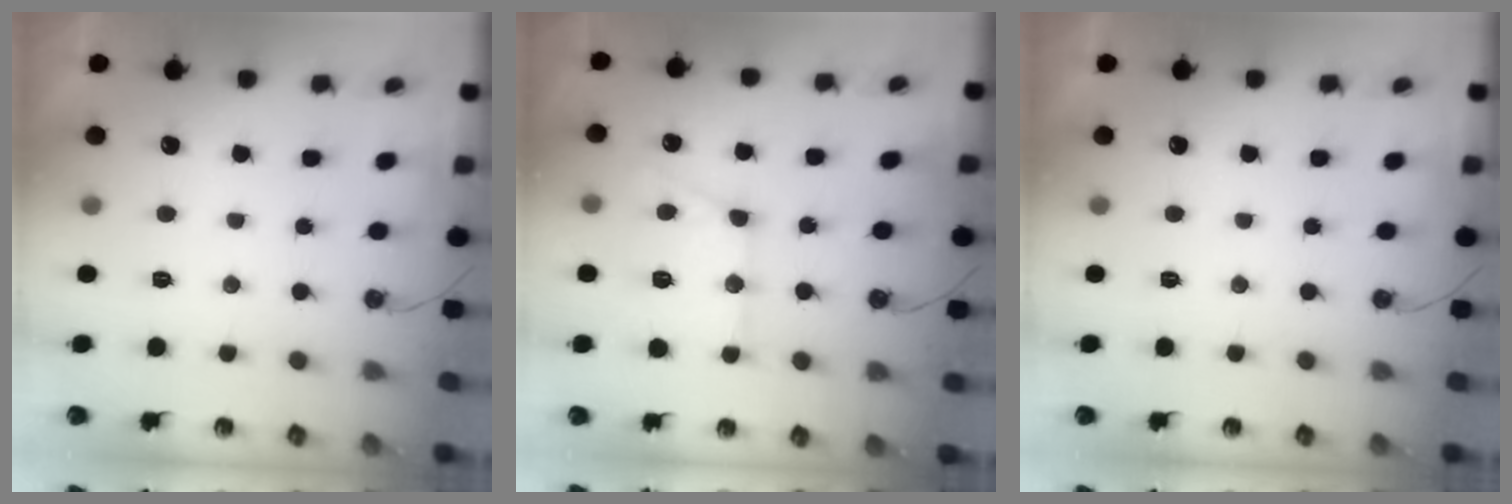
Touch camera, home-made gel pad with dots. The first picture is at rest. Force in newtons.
{"total": 13.4, "press": 13.3, "slide": 1.2}
{"total": 0.0}